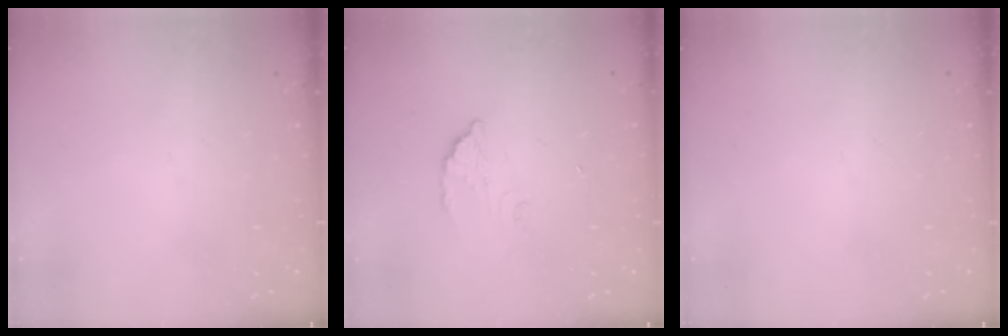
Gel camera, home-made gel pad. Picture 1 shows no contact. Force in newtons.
{"total": 2.8, "press": 2.8, "slide": 0.2}
{"total": 0.0}